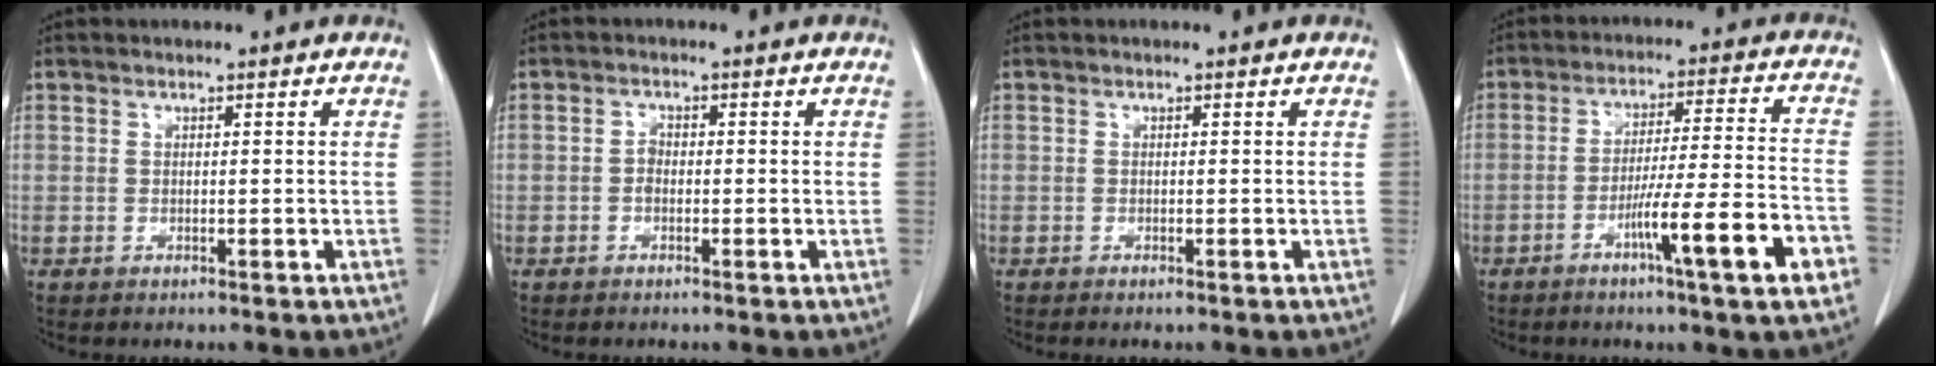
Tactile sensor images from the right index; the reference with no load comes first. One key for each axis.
{"total": 1.3, "fx": -0.4, "fy": 0.9, "fz": 0.8, "tx": -0.012, "ty": 0.005, "tz": -0.009}
{"total": 0.5, "fx": -0.5, "fy": 0.0, "fz": 0.3, "tx": -0.006, "ty": -0.001, "tz": -0.008}
{"total": 13.6, "fx": -6.3, "fy": 0.1, "fz": 12.1, "tx": -0.188, "ty": 0.000, "tz": -0.094}